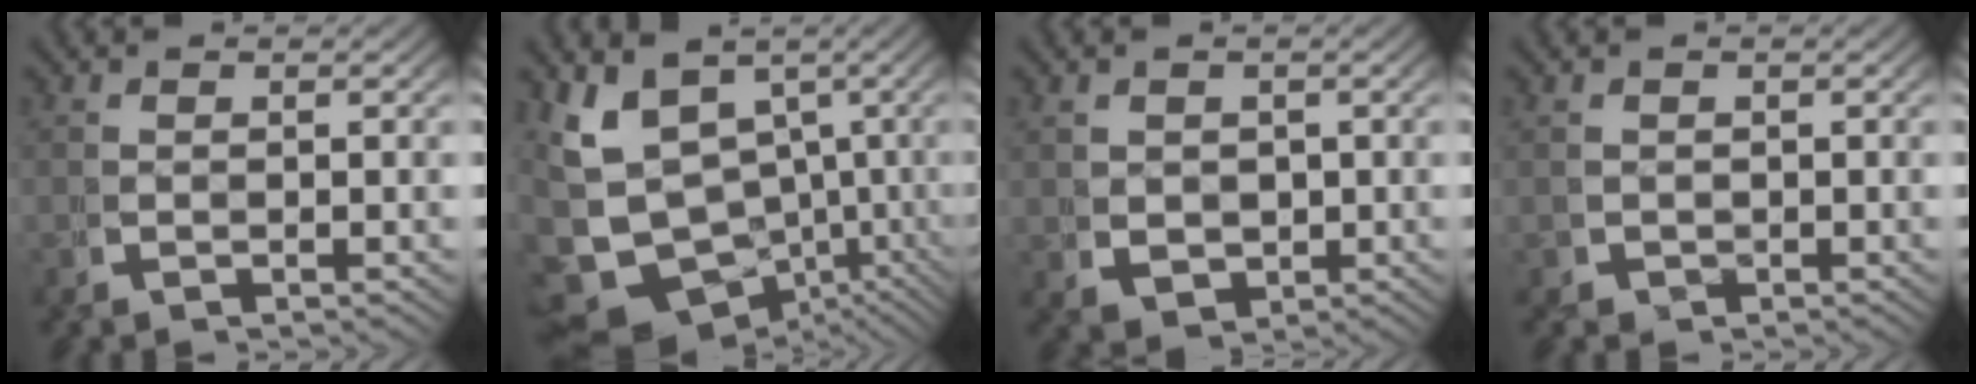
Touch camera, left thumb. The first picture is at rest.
{"total": 14.4, "force": [-2.7, 10.8, 9.2], "torque": [-0.200, -0.077, -0.014]}
{"total": 3.6, "force": [-0.2, 3.0, 2.1], "torque": [-0.046, -0.025, 0.016]}
{"total": 1.2, "force": [-0.4, 1.2, 0.1], "torque": [0.001, -0.008, -0.004]}